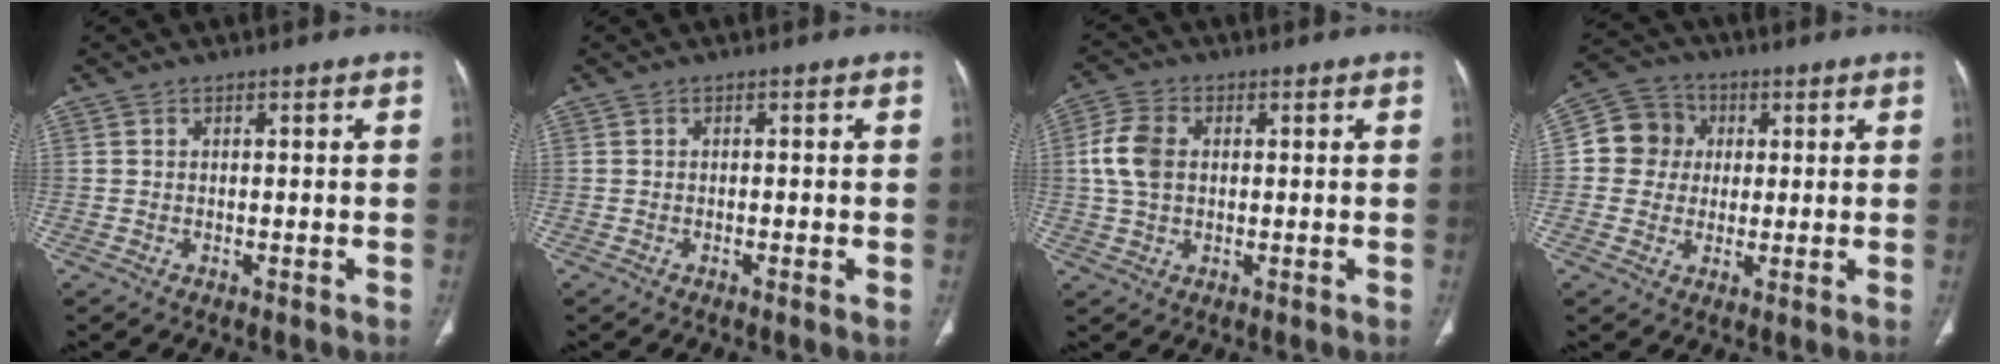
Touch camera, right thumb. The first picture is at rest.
{"total": 1.2, "force": [-0.3, 0.3, 1.1], "torque": [-0.017, -0.001, -0.004]}
{"total": 6.9, "force": [0.6, 4.8, 4.9], "torque": [-0.109, 0.012, 0.012]}
{"total": 8.4, "force": [1.0, 8.0, 2.3], "torque": [-0.012, 0.013, 0.008]}